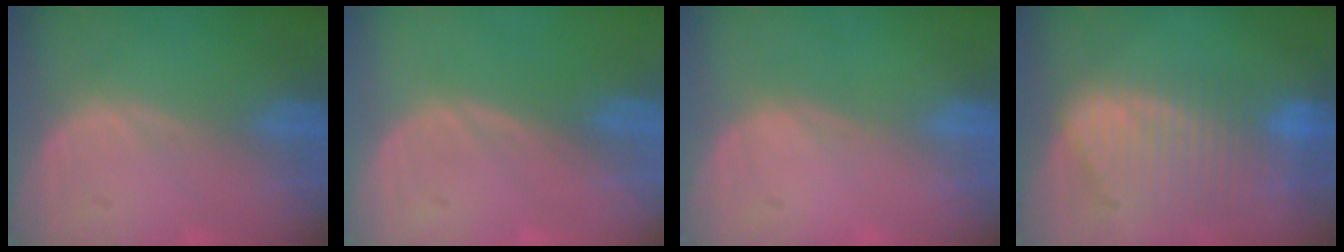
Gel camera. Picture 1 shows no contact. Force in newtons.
{"total": 0.0}
{"total": 0.0}
{"total": 9.3, "press": 8.2, "slide": 4.5}